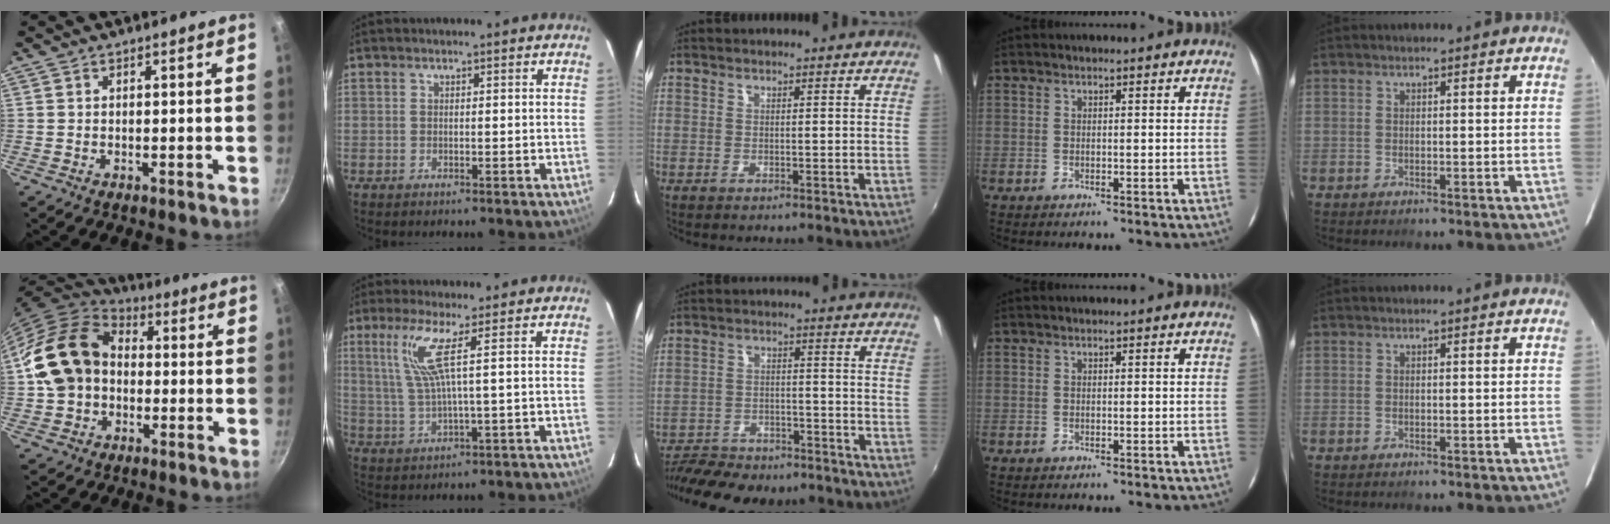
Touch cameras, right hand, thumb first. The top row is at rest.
{"thumb": {"total": 16.8, "force": [-0.3, 13.2, 10.3], "torque": [-0.171, 0.040, -0.012]}, "index": {"total": 6.9, "force": [2.7, -0.4, 6.4], "torque": [-0.134, -0.002, 0.063]}, "middle": {"total": 15.5, "force": [-13.0, 5.5, 6.4], "torque": [-0.146, -0.019, -0.195]}}